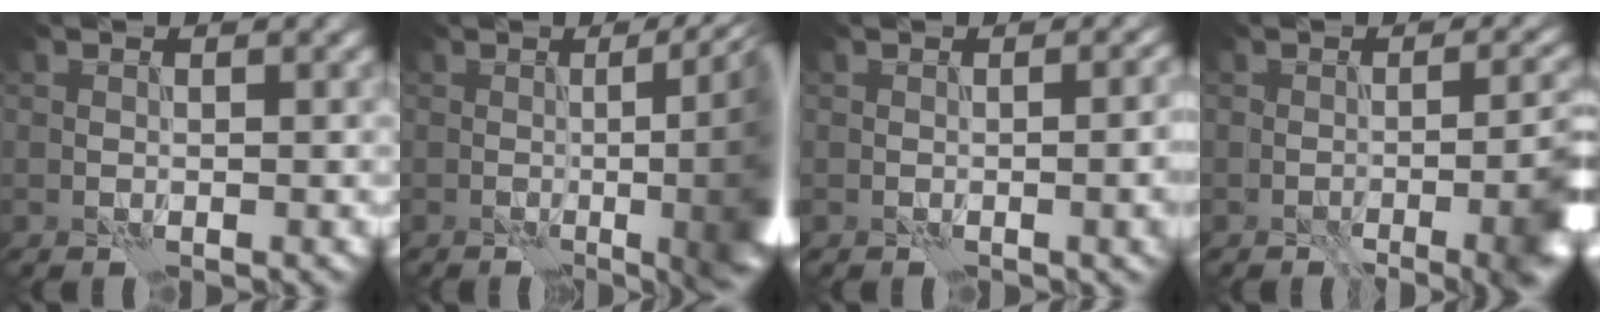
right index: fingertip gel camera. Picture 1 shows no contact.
{"total": 15.4, "force": [-0.3, 5.9, 14.2], "torque": [-0.094, 0.021, -0.004]}
{"total": 5.0, "force": [-0.6, 1.8, 4.6], "torque": [-0.045, -0.007, 0.000]}
{"total": 7.9, "force": [-3.2, 2.4, 6.8], "torque": [-0.067, 0.001, -0.038]}